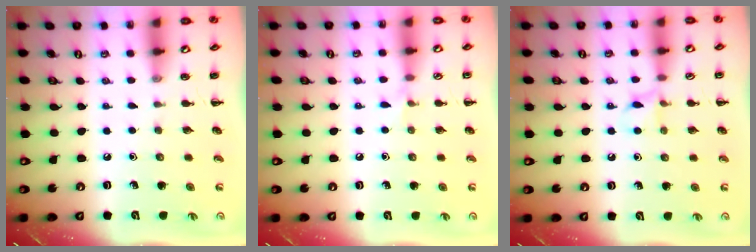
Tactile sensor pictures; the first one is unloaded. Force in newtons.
{"total": 3.7, "press": 3.5, "slide": 1.4}
{"total": 6.3, "press": 6.0, "slide": 1.8}